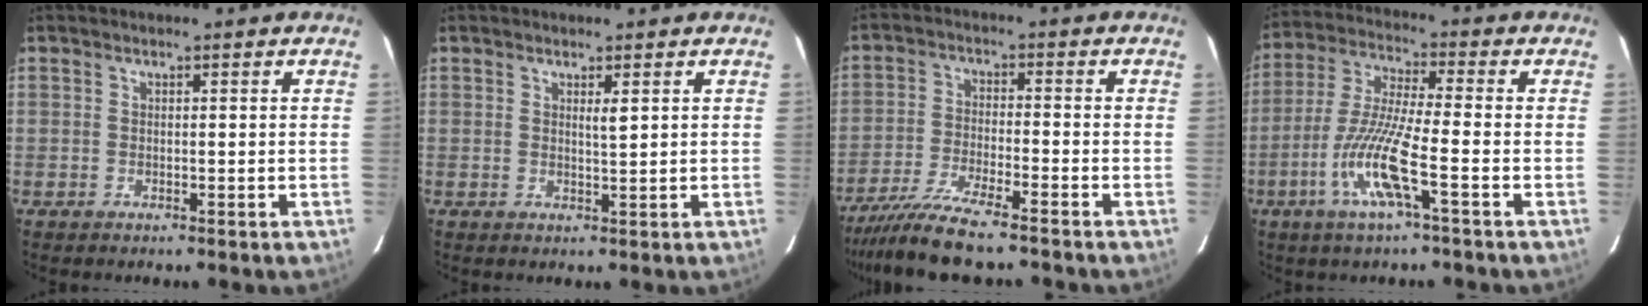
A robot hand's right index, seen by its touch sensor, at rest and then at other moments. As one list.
[{"total": 1.4, "force": [0.7, 0.0, 1.2], "torque": [-0.023, -0.005, 0.011]}, {"total": 9.4, "force": [-8.0, 0.0, 4.9], "torque": [-0.082, -0.028, -0.139]}, {"total": 11.2, "force": [-4.3, 0.3, 10.3], "torque": [-0.214, -0.008, -0.088]}]